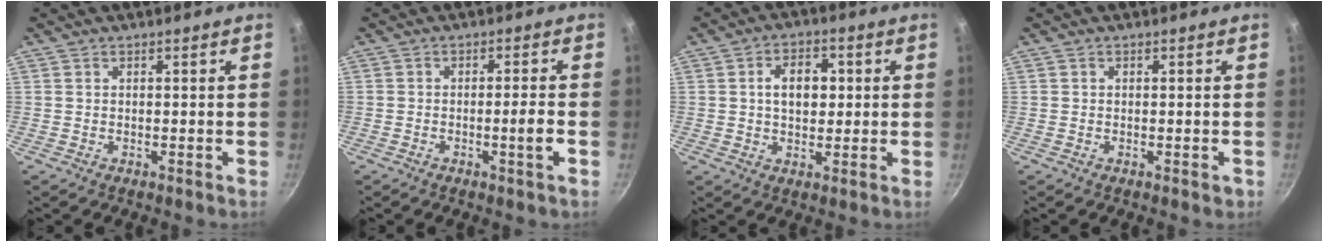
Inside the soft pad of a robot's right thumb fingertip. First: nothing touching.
{"total": 3.5, "force": [-1.2, -0.1, 3.2], "torque": [-0.053, 0.013, -0.018]}
{"total": 7.1, "force": [1.0, 4.8, 5.1], "torque": [-0.059, 0.007, 0.011]}
{"total": 1.0, "force": [-0.4, 0.7, 0.7], "torque": [-0.007, 0.003, -0.006]}